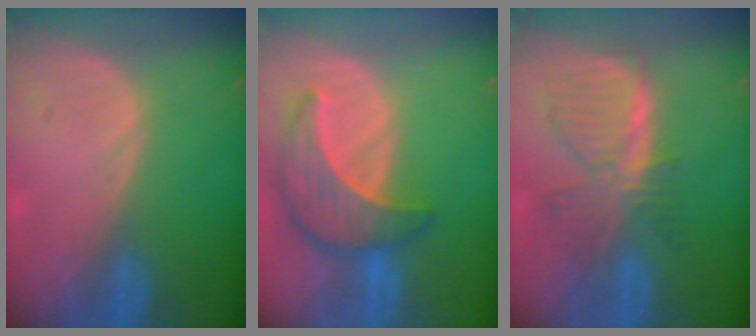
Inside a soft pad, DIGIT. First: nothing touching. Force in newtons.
{"total": 8.6, "press": 7.7, "slide": 3.8}
{"total": 7.5, "press": 6.8, "slide": 3.1}